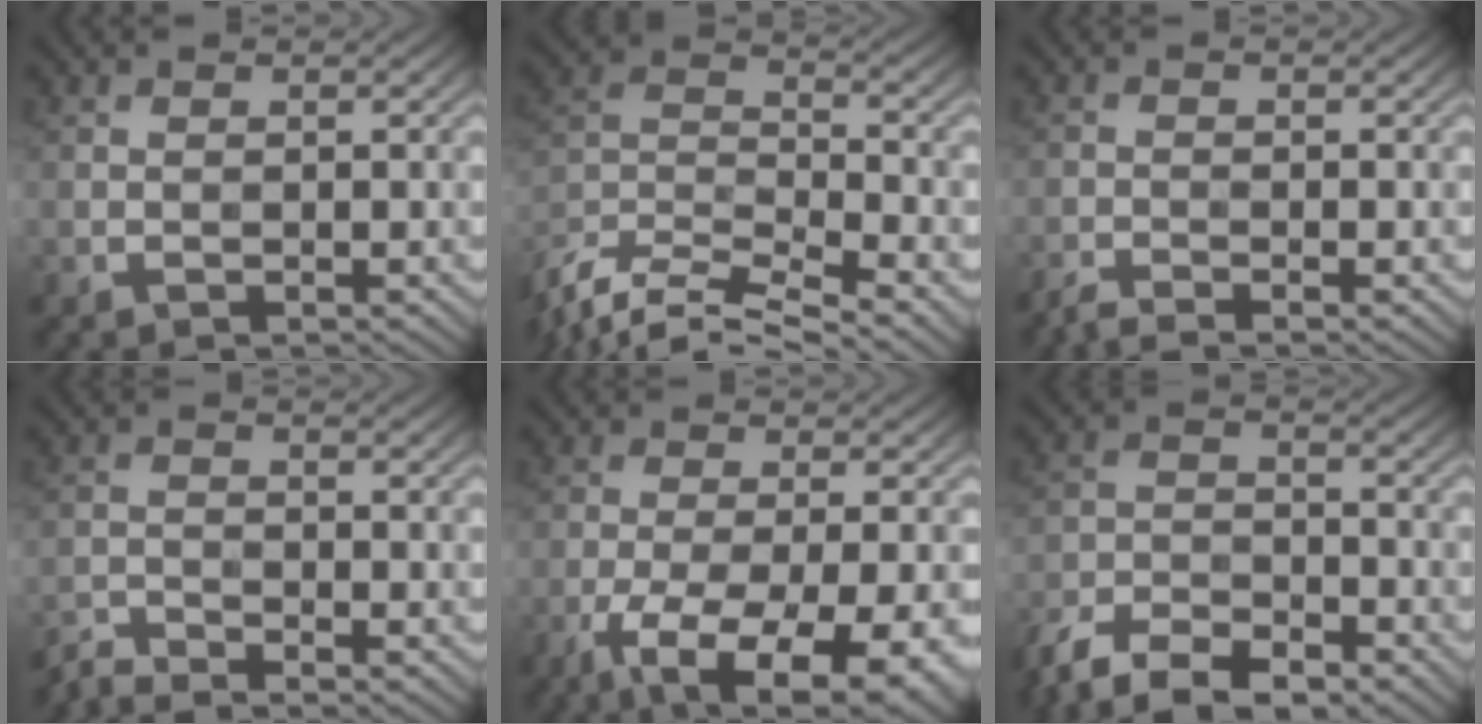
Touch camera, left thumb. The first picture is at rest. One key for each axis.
{"total": 11.5, "fx": -8.8, "fy": 3.4, "fz": 6.6, "tx": -0.149, "ty": -0.015, "tz": -0.166}
{"total": 2.3, "fx": -2.0, "fy": 0.2, "fz": 1.2, "tx": -0.021, "ty": -0.006, "tz": -0.048}
{"total": 3.1, "fx": -2.9, "fy": 0.3, "fz": 0.9, "tx": -0.018, "ty": -0.009, "tz": -0.068}
{"total": 12.9, "fx": -7.4, "fy": 4.5, "fz": 9.5, "tx": -0.175, "ty": -0.043, "tz": -0.102}
{"total": 9.5, "fx": -7.6, "fy": 3.5, "fz": 4.5, "tx": -0.085, "ty": -0.009, "tz": -0.155}